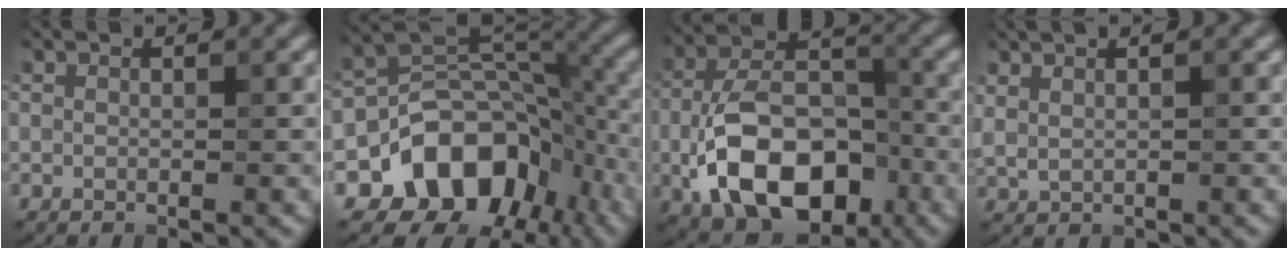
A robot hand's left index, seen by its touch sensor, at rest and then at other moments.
{"total": 10.4, "force": [-4.8, 7.5, 5.4], "torque": [-0.072, 0.001, -0.086]}
{"total": 11.2, "force": [-3.8, 6.8, 8.0], "torque": [-0.148, -0.004, -0.066]}
{"total": 2.1, "force": [1.4, 0.8, 1.4], "torque": [-0.023, 0.001, 0.027]}